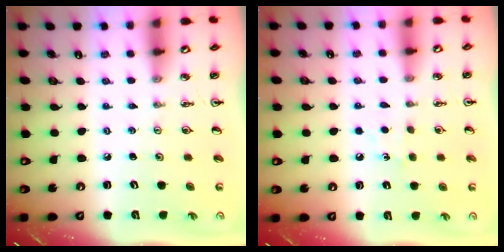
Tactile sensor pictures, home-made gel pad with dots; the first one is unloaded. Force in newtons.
{"total": 4.4, "press": 4.3, "slide": 0.6}